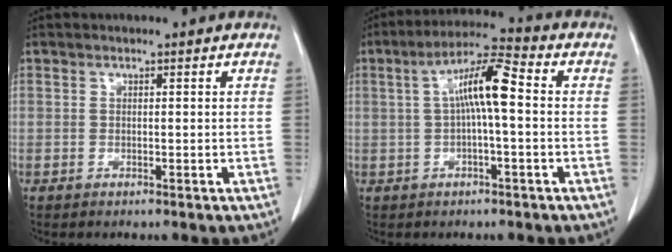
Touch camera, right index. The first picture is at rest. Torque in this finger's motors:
{"motor_torque": [1.23, 0.19, 0.41, 0.13]}